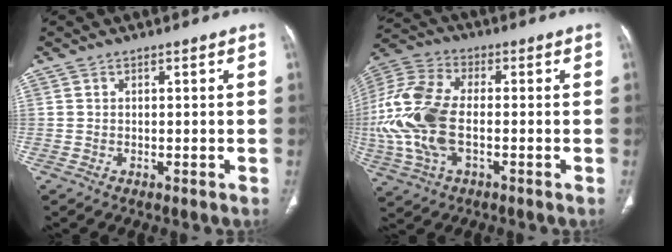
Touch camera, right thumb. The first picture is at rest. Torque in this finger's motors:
{"motor_torque": [2.50, 2.50, 1.21, 0.47, 0.26]}